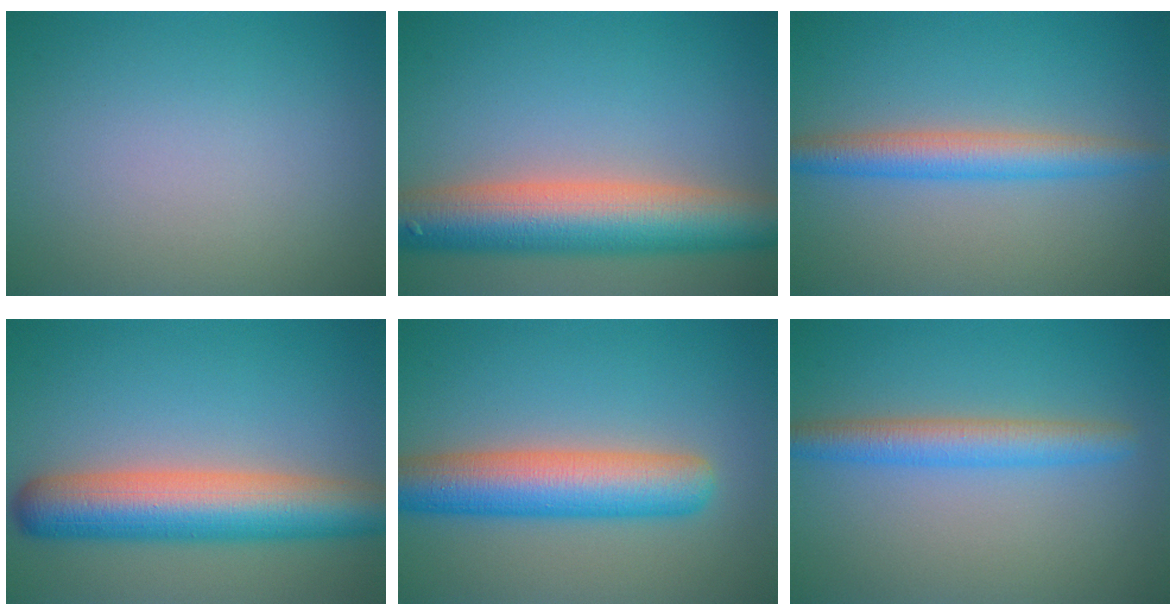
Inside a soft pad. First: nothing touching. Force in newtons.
{"total": 9.6, "press": 9.6, "slide": 0.6}
{"total": 3.9, "press": 3.9, "slide": 0.1}
{"total": 8.8, "press": 8.8, "slide": 0.5}
{"total": 7.4, "press": 7.4, "slide": 0.3}
{"total": 3.6, "press": 3.6, "slide": 0.2}